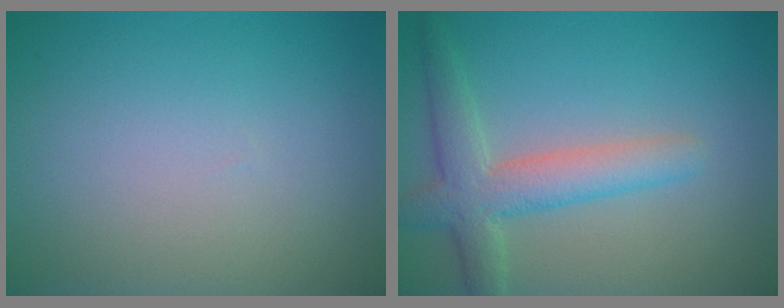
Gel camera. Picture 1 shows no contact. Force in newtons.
{"total": 4.6, "press": 4.5, "slide": 0.4}